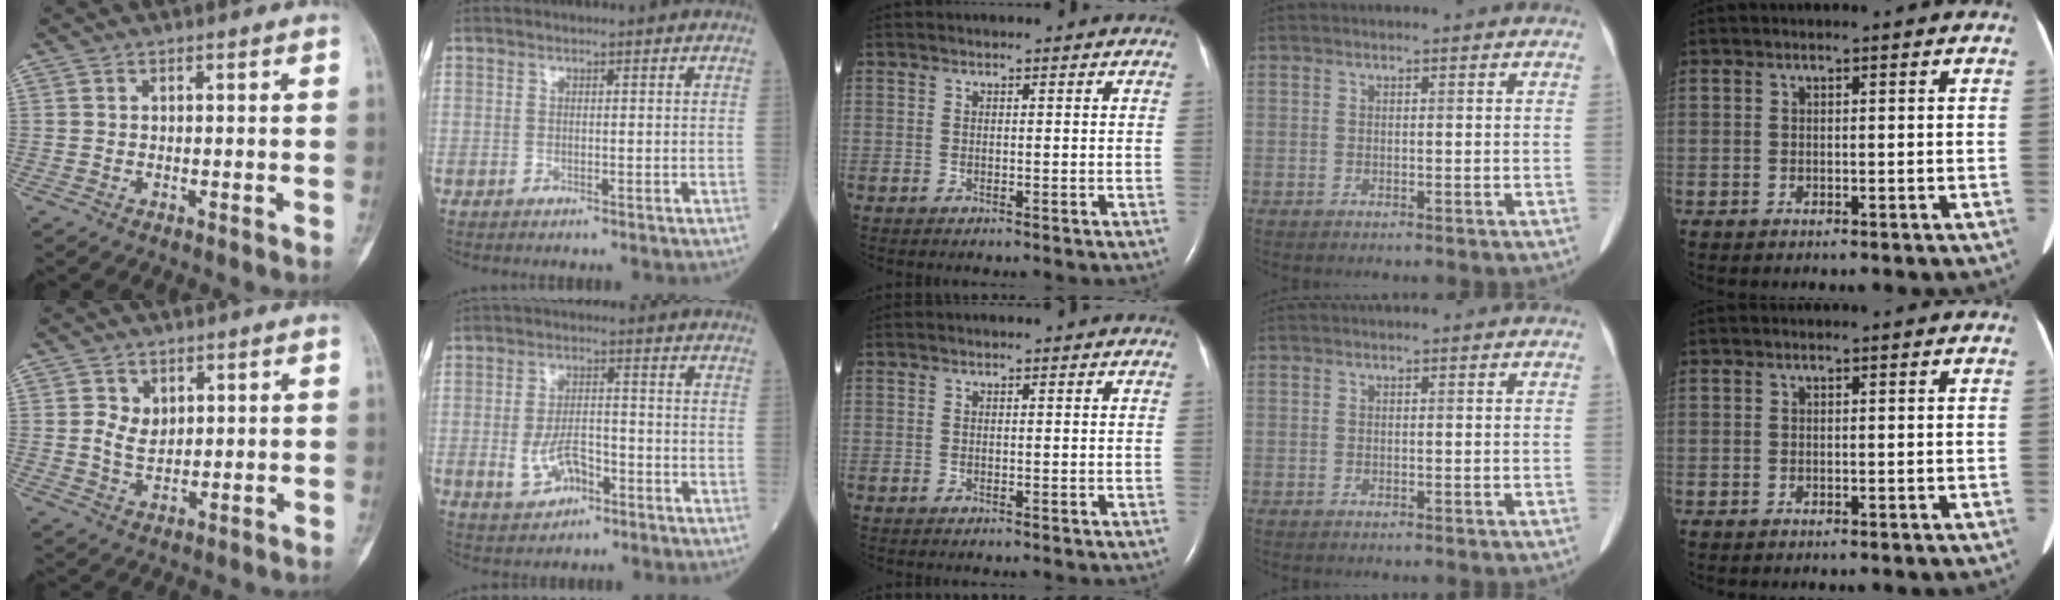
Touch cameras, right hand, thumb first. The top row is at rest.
{"thumb": {"total": 4.0, "force": [1.3, 3.1, 2.3], "torque": [-0.026, -0.012, 0.029]}, "index": {"total": 6.0, "force": [-2.3, 3.2, 4.5], "torque": [-0.089, 0.002, -0.037]}}